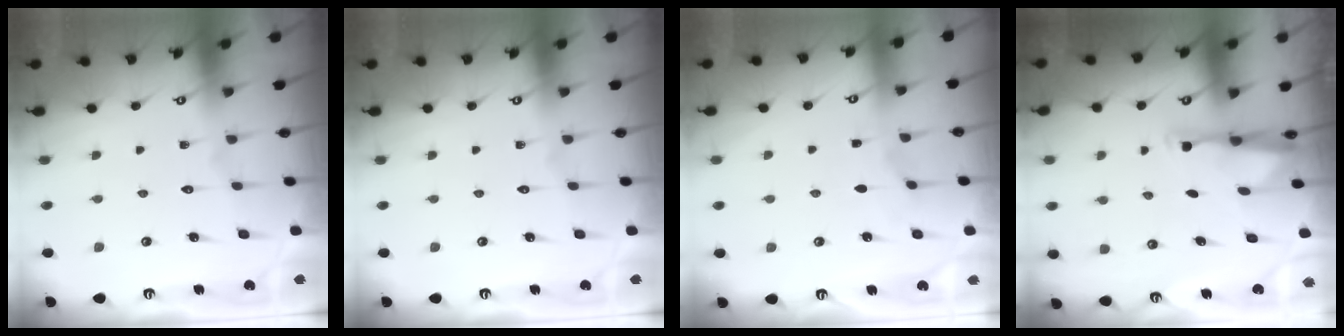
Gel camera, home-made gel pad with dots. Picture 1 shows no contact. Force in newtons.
{"total": 0.0}
{"total": 1.6, "press": 1.6, "slide": 0.3}
{"total": 2.9, "press": 2.9, "slide": 0.6}